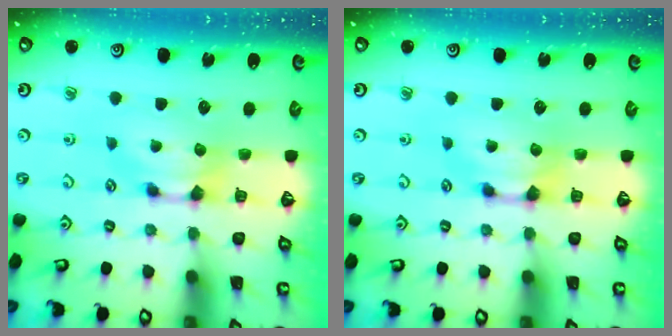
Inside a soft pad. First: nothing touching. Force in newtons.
{"total": 0.0}